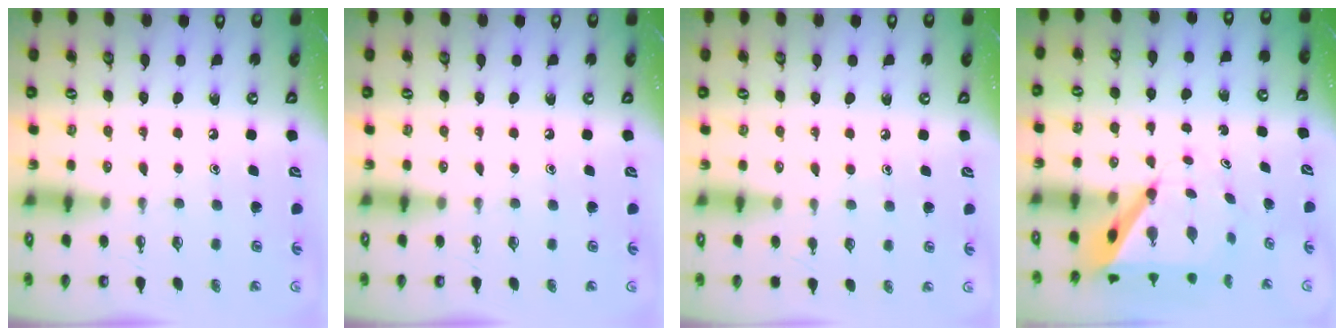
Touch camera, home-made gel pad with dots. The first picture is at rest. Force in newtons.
{"total": 0.0}
{"total": 4.8, "press": 4.8, "slide": 0.6}
{"total": 6.8, "press": 6.7, "slide": 0.6}